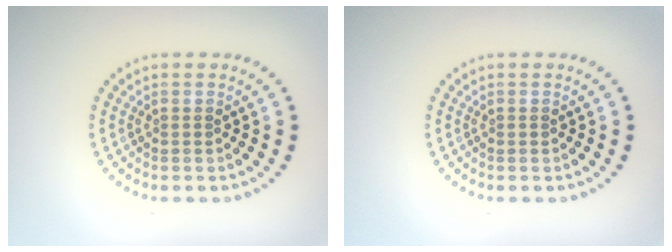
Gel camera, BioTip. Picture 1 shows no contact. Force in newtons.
{"total": 0.0}